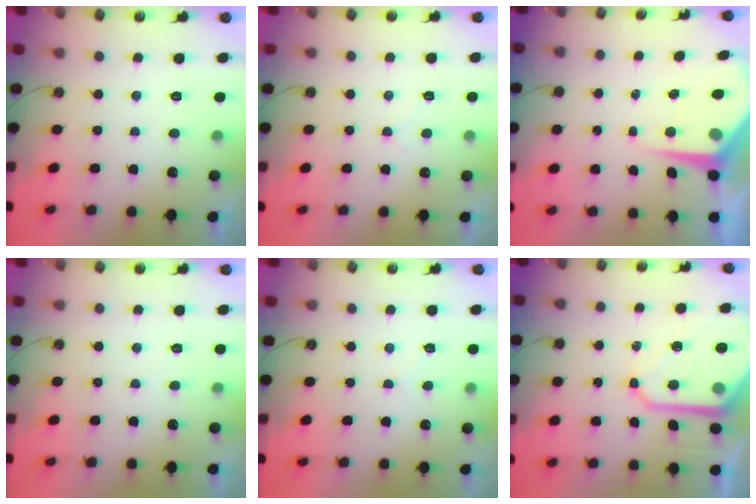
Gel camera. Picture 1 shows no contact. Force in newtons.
{"total": 4.4, "press": 4.3, "slide": 0.6}
{"total": 7.4, "press": 7.4, "slide": 0.6}
{"total": 2.9, "press": 2.9, "slide": 0.5}
{"total": 4.3, "press": 4.3, "slide": 0.4}
{"total": 13.5, "press": 13.4, "slide": 1.3}